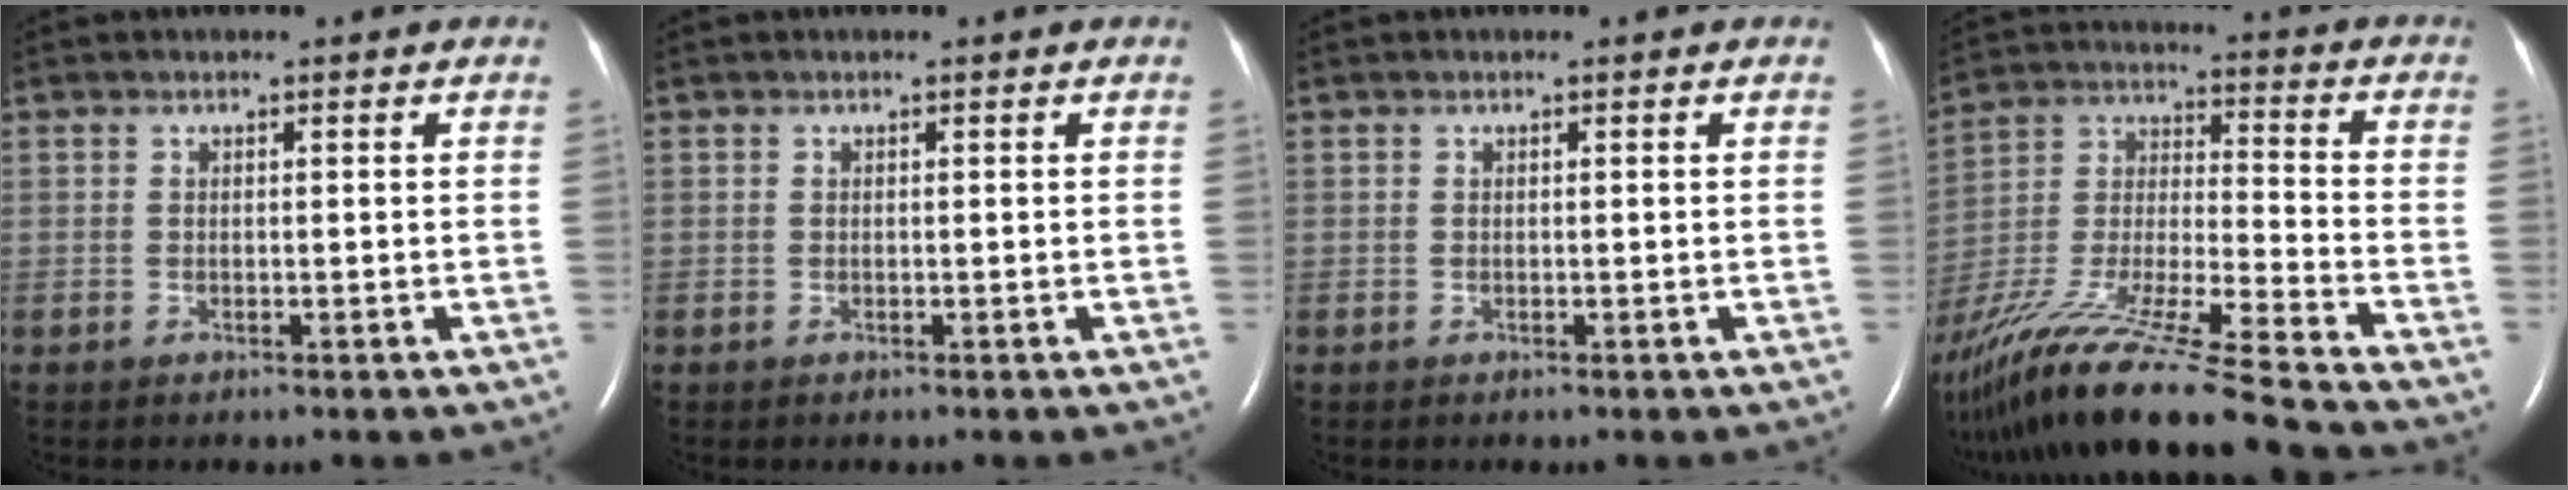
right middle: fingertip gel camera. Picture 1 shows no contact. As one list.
[{"total": 0.0}, {"total": 0.0}, {"total": 26.2, "force": [-21.6, -0.2, 14.8], "torque": [-0.299, -0.061, -0.387]}]